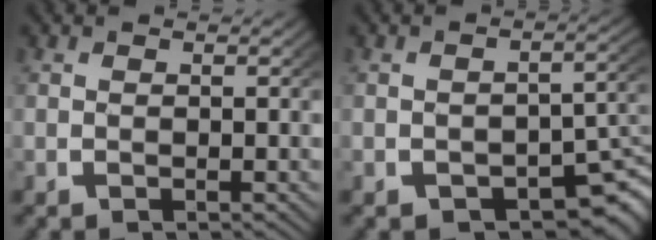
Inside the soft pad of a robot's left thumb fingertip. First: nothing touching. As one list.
[{"total": 6.1, "force": [-2.9, 3.6, 4.0], "torque": [-0.053, -0.029, -0.026]}]